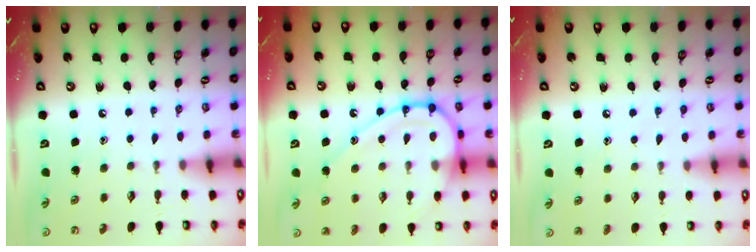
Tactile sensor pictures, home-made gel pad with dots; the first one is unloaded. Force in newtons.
{"total": 15.4, "press": 15.3, "slide": 1.4}
{"total": 4.4, "press": 4.3, "slide": 0.5}